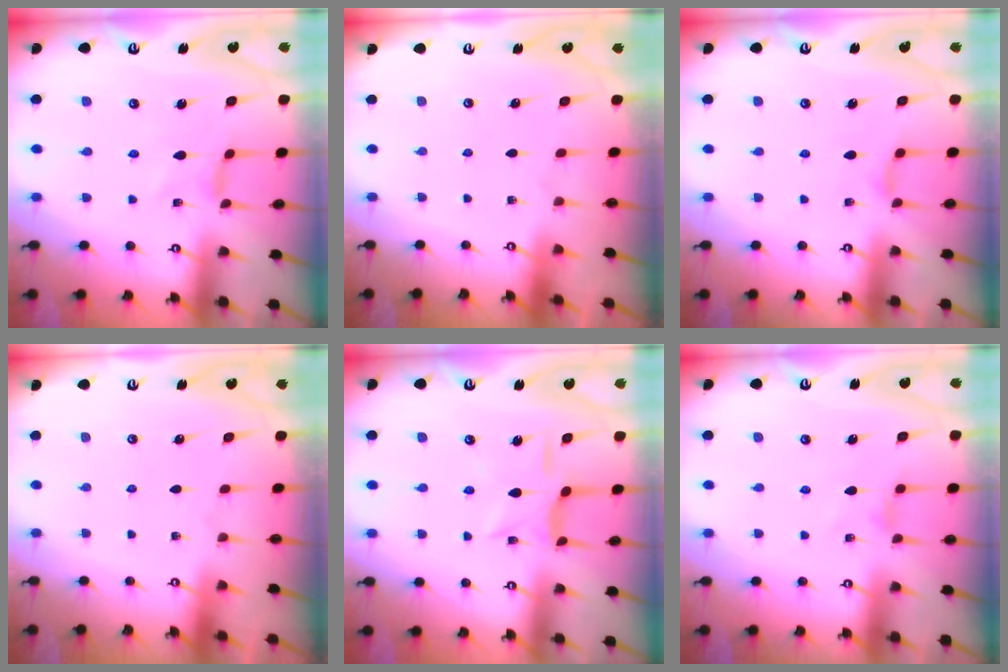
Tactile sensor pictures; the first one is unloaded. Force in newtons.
{"total": 0.0}
{"total": 2.5, "press": 2.4, "slide": 0.5}
{"total": 0.0}
{"total": 6.6, "press": 6.6, "slide": 0.3}
{"total": 1.3, "press": 1.3, "slide": 0.4}